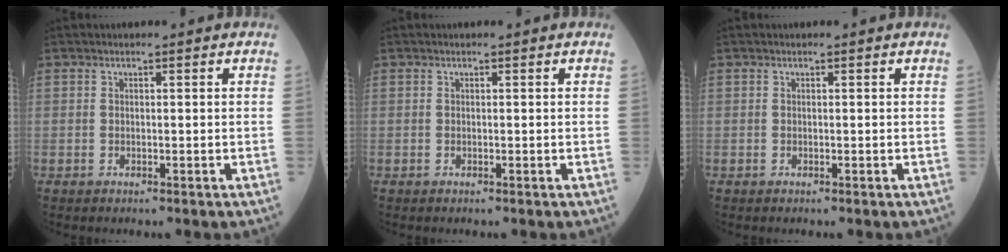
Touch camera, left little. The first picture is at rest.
{"total": 0.0}
{"total": 0.0}